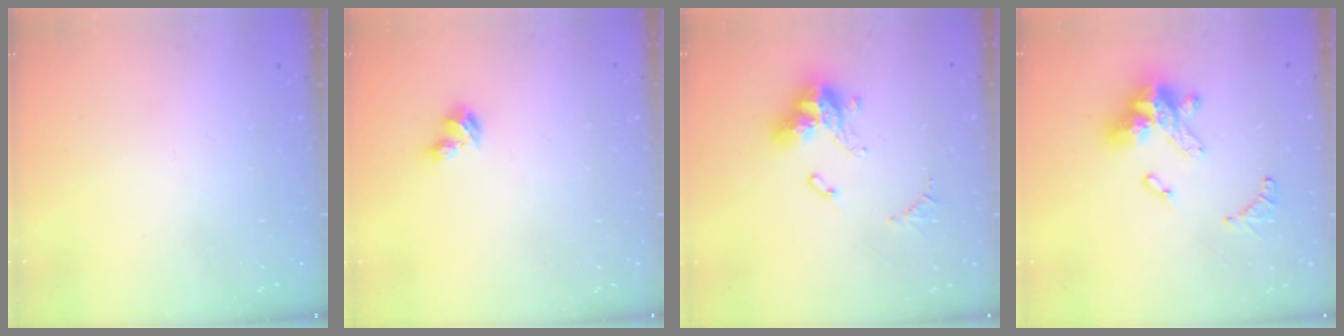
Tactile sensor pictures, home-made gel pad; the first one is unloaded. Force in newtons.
{"total": 2.9, "press": 2.8, "slide": 0.5}
{"total": 13.9, "press": 13.9, "slide": 1.2}
{"total": 15.9, "press": 15.8, "slide": 2.0}